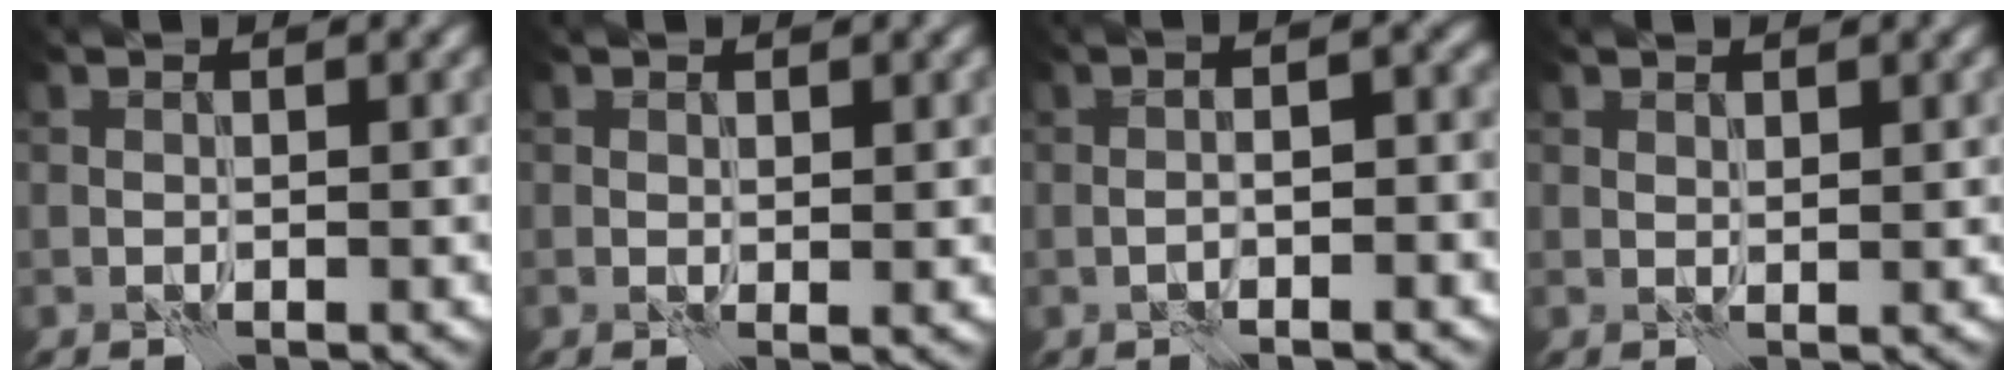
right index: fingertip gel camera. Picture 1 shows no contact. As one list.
[{"total": 0.7, "force": [0.3, 0.2, 0.6], "torque": [-0.009, -0.002, 0.004]}, {"total": 5.8, "force": [-0.6, 1.9, 5.4], "torque": [-0.050, 0.014, -0.023]}, {"total": 0.8, "force": [0.7, 0.2, 0.3], "torque": [-0.009, 0.000, 0.013]}]